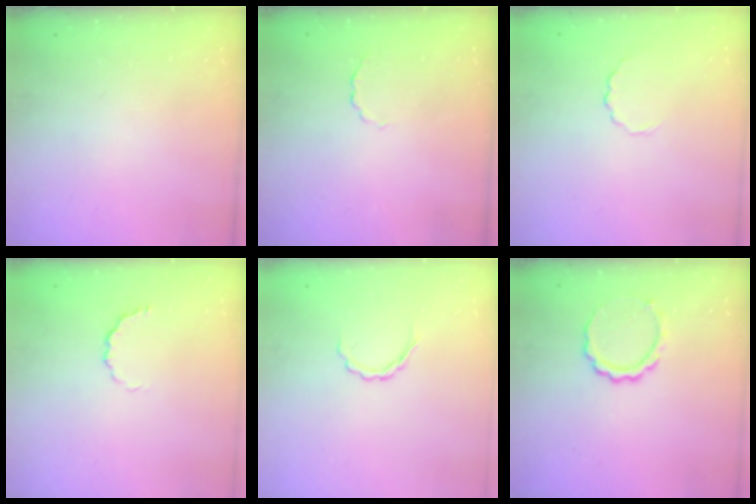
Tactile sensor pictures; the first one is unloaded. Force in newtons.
{"total": 2.0, "press": 1.9, "slide": 0.5}
{"total": 2.8, "press": 2.5, "slide": 1.1}
{"total": 4.2, "press": 4.1, "slide": 1.2}
{"total": 3.3, "press": 3.2, "slide": 0.8}
{"total": 7.5, "press": 7.4, "slide": 1.1}